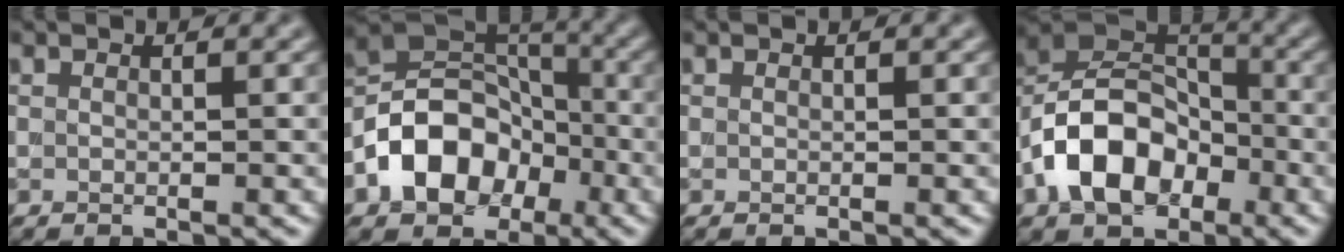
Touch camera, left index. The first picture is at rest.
{"total": 8.5, "force": [-3.4, 6.3, 4.7], "torque": [-0.071, 0.004, -0.073]}
{"total": 0.0}
{"total": 9.0, "force": [-3.6, 6.1, 5.6], "torque": [-0.100, 0.010, -0.081]}